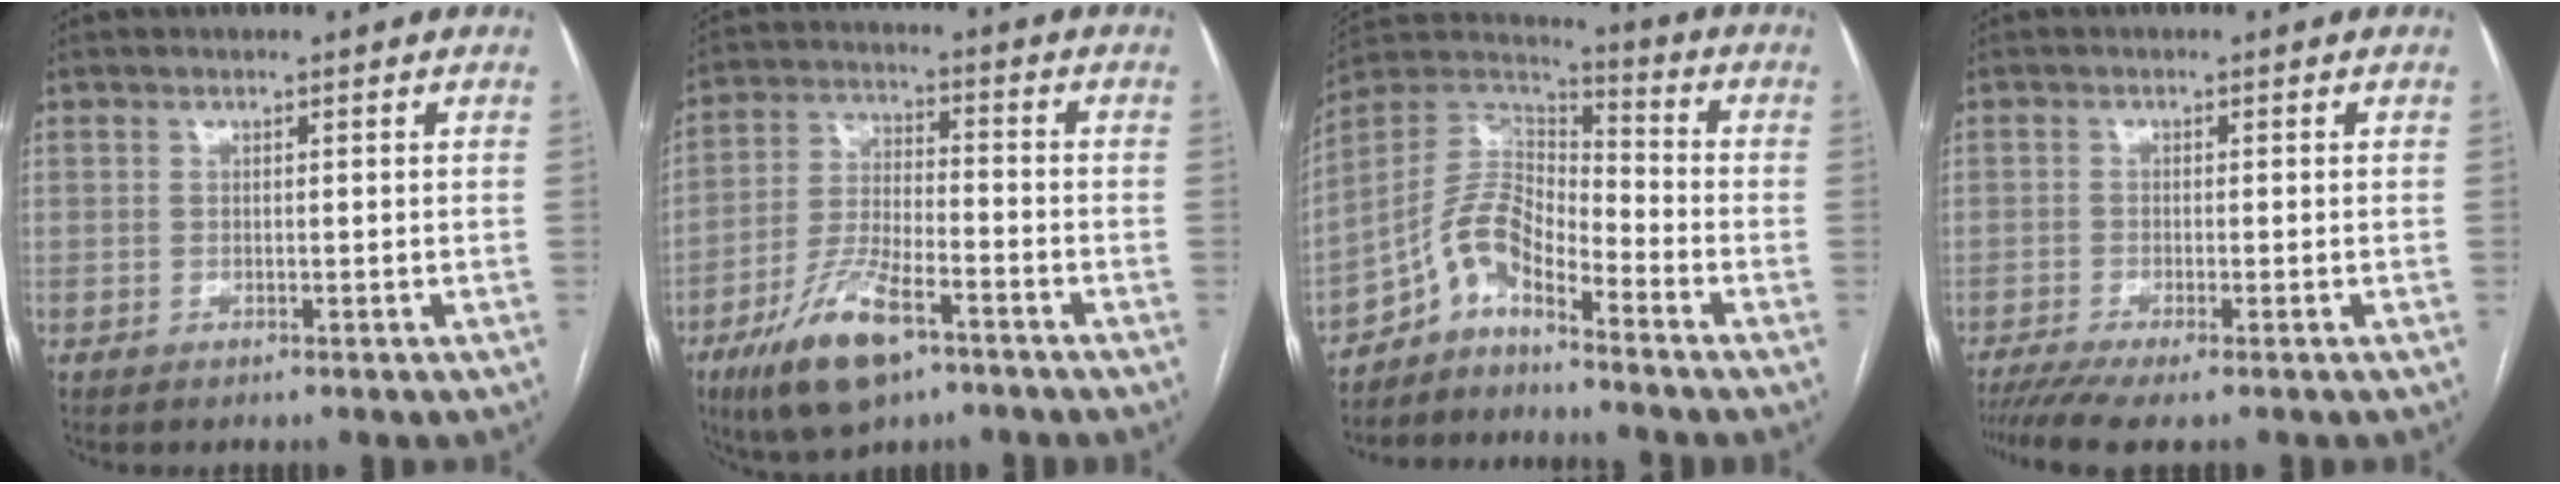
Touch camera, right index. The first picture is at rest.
{"total": 12.7, "force": [-7.4, 4.0, 9.6], "torque": [-0.196, -0.011, -0.128]}
{"total": 8.7, "force": [-6.3, 2.8, 5.3], "torque": [-0.112, 0.030, -0.123]}
{"total": 5.9, "force": [-4.6, 0.0, 3.7], "torque": [-0.057, -0.013, -0.081]}